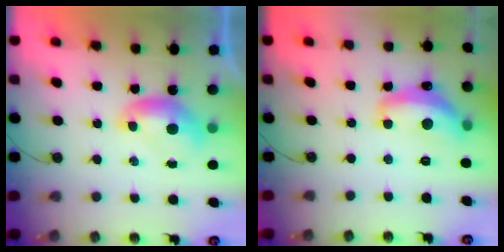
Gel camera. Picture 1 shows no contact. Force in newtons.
{"total": 8.8, "press": 8.8, "slide": 0.5}